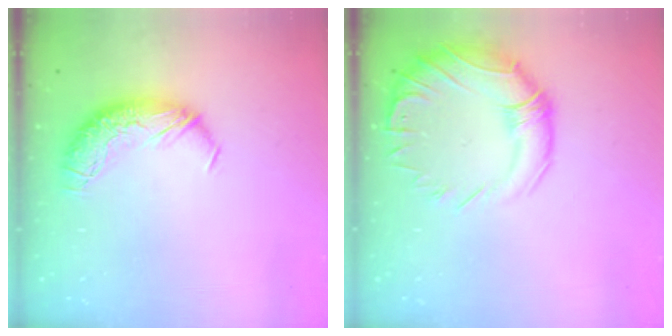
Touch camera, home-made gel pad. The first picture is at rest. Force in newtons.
{"total": 5.2, "press": 3.1, "slide": 4.1}